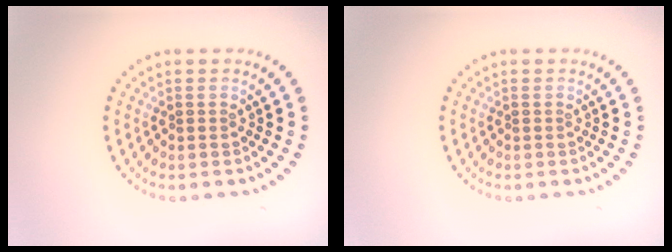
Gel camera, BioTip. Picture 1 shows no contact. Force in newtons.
{"total": 0.0}